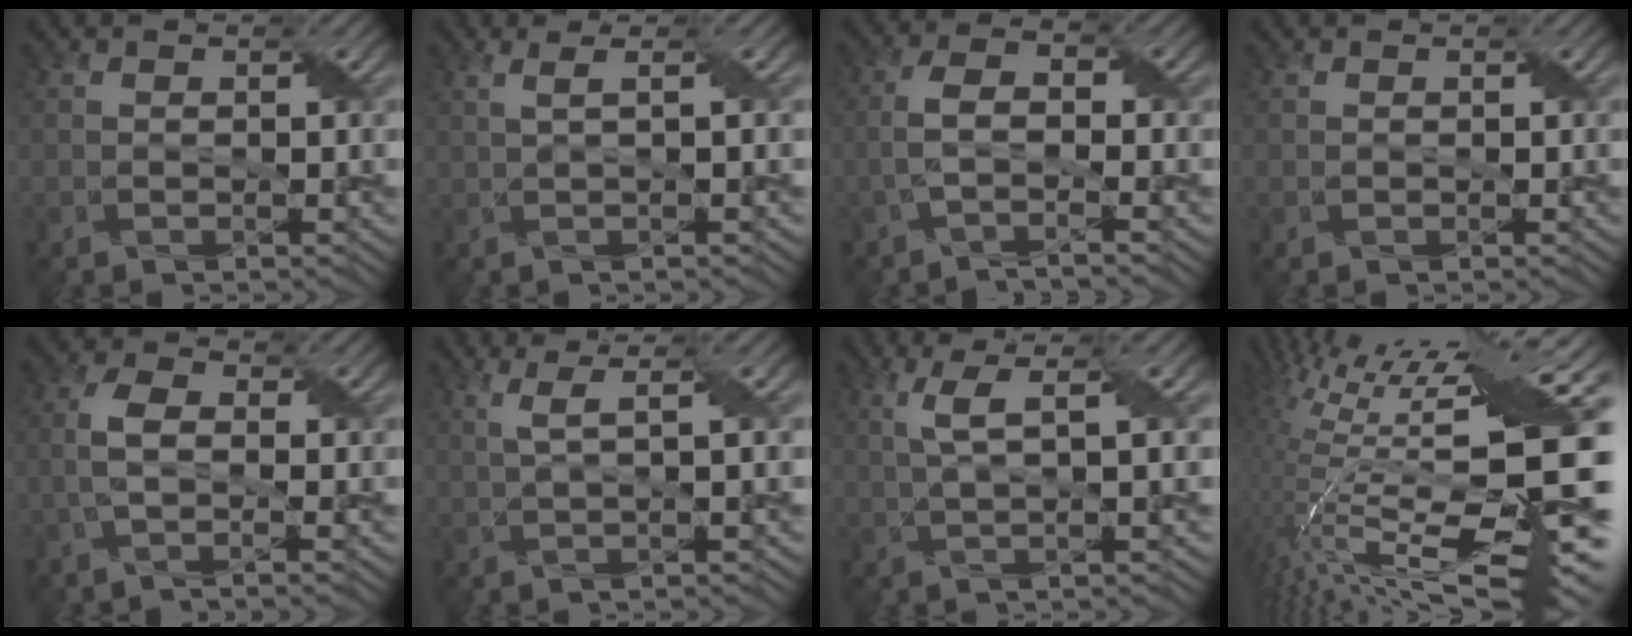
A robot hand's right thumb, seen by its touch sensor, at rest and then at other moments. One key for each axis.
{"total": 3.5, "fx": 0.6, "fy": 0.5, "fz": 3.4, "tx": -0.051, "ty": 0.010, "tz": 0.005}
{"total": 3.8, "fx": -1.4, "fy": 1.1, "fz": 3.4, "tx": -0.074, "ty": 0.007, "tz": -0.033}
{"total": 0.0}
{"total": 3.5, "fx": -0.8, "fy": 1.3, "fz": 3.1, "tx": -0.078, "ty": 0.006, "tz": -0.024}
{"total": 4.7, "fx": 1.5, "fy": 0.6, "fz": 4.4, "tx": -0.079, "ty": 0.013, "tz": 0.031}
{"total": 5.6, "fx": 1.5, "fy": 0.9, "fz": 5.3, "tx": -0.097, "ty": 0.012, "tz": 0.029}
{"total": 16.8, "fx": -0.9, "fy": 4.6, "fz": 16.1, "tx": -0.273, "ty": -0.002, "tz": -0.001}